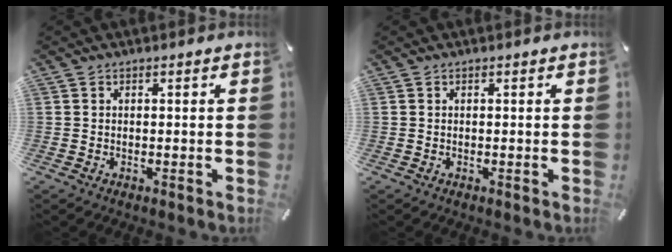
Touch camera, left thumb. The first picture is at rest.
{"total": 0.0}